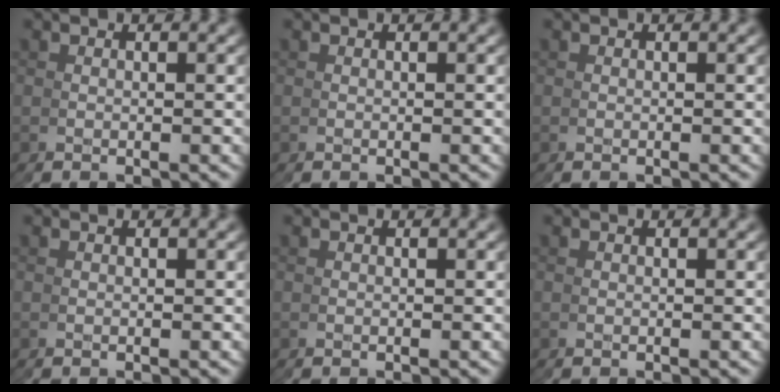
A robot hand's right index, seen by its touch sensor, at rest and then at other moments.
{"total": 0.0}
{"total": 0.0}
{"total": 0.0}
{"total": 0.0}
{"total": 0.0}